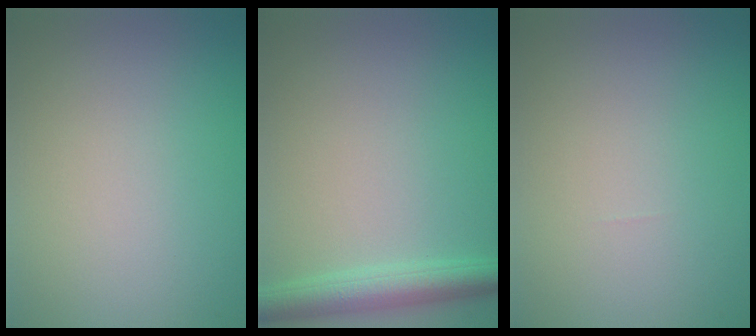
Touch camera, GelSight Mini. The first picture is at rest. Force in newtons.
{"total": 3.6, "press": 3.6, "slide": 0.1}
{"total": 0.0}